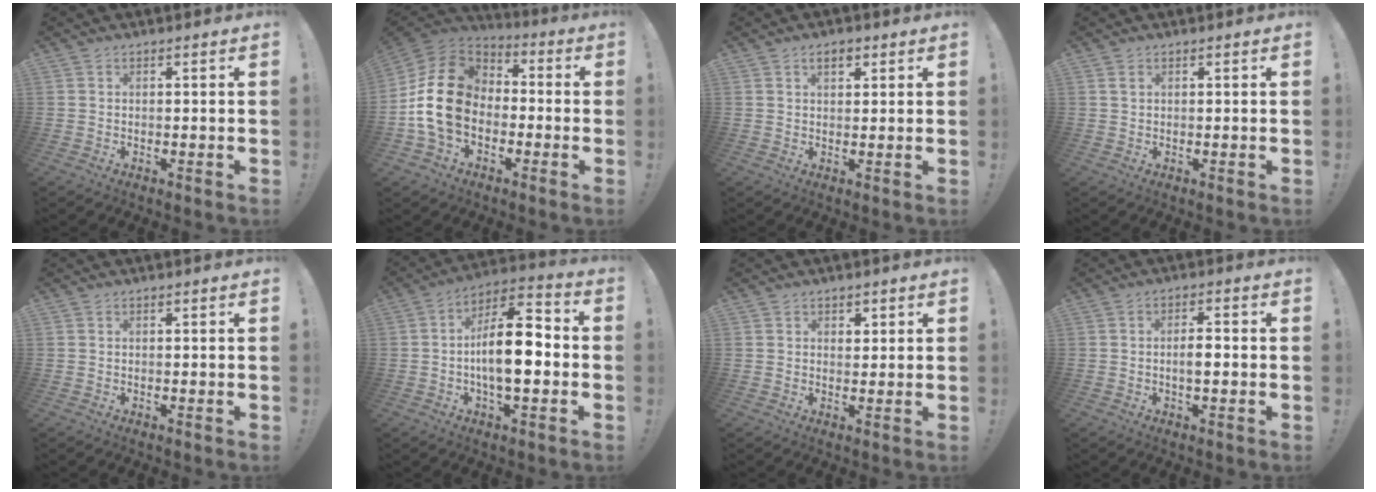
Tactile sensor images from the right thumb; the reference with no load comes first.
{"total": 18.1, "force": [-1.7, 13.8, 11.6], "torque": [-0.201, 0.028, -0.021]}
{"total": 3.5, "force": [1.7, 1.9, 2.3], "torque": [-0.034, 0.001, 0.027]}
{"total": 1.1, "force": [0.7, 0.5, 0.7], "torque": [-0.013, -0.002, 0.012]}
{"total": 0.0}
{"total": 15.0, "force": [-1.8, 6.3, 13.5], "torque": [-0.227, 0.013, -0.034]}
{"total": 2.0, "force": [1.1, 1.6, 0.4], "torque": [0.006, -0.005, 0.016]}
{"total": 3.3, "force": [-0.6, 1.2, 3.0], "torque": [-0.045, 0.004, -0.015]}